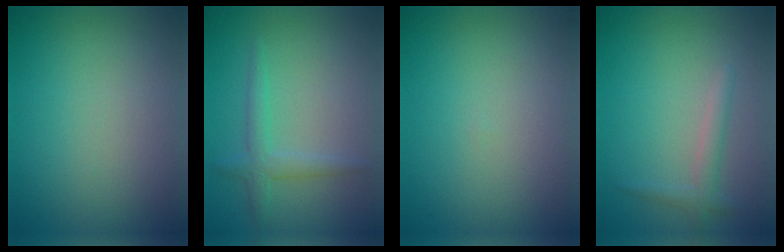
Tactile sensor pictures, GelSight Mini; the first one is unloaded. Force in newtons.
{"total": 2.1, "press": 2.1, "slide": 0.1}
{"total": 0.0}
{"total": 1.6, "press": 1.6, "slide": 0.1}